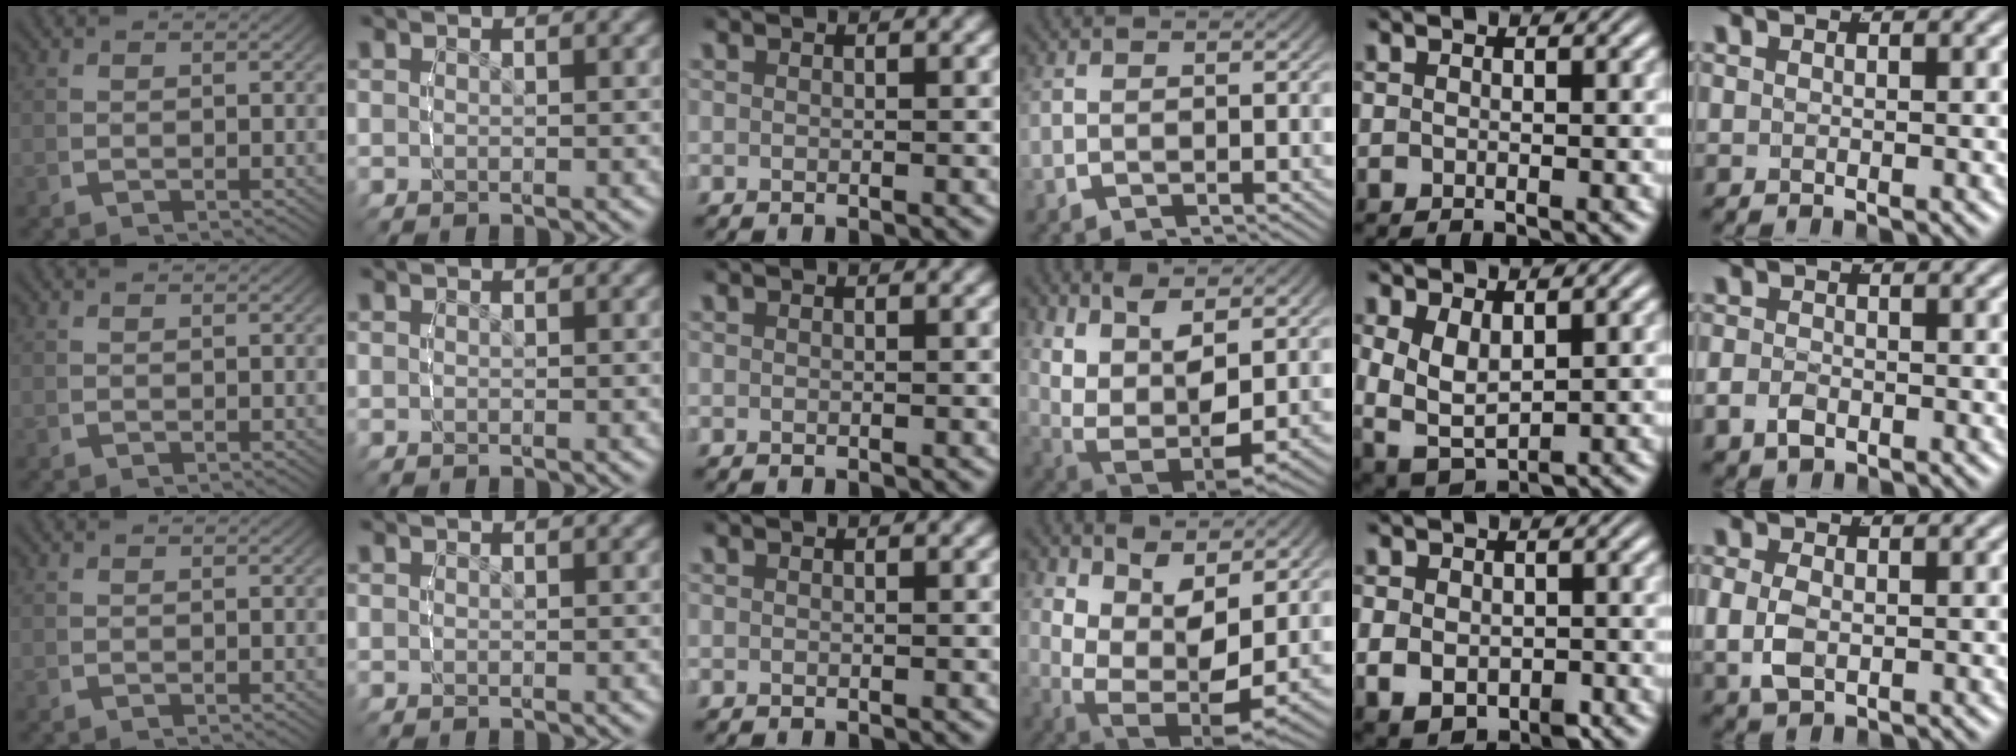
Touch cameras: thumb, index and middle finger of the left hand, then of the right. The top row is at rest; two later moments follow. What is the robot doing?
{"motion": "lift_and_place", "object": "air blower"}